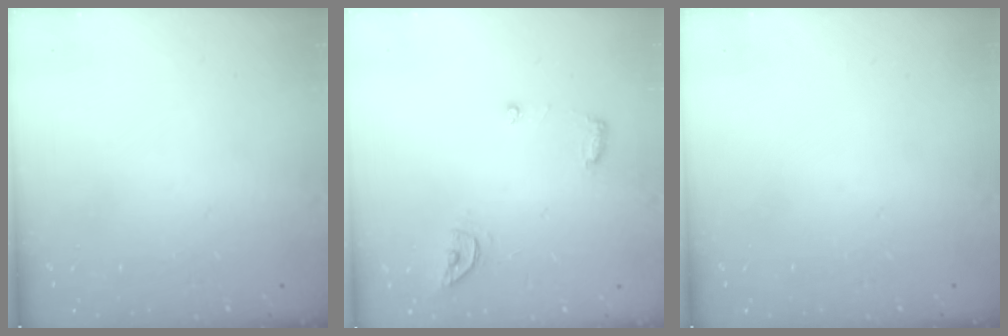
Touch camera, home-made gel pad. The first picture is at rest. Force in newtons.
{"total": 6.4, "press": 6.4, "slide": 0.6}
{"total": 0.0}